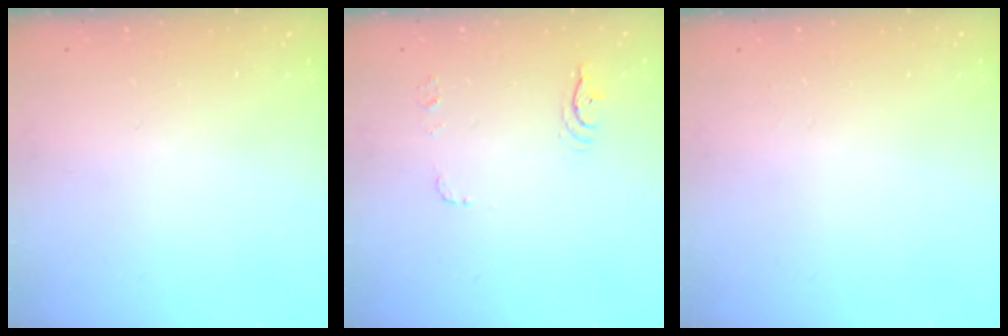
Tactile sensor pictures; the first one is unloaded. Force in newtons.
{"total": 6.0, "press": 6.0, "slide": 0.4}
{"total": 5.0, "press": 5.0, "slide": 0.5}